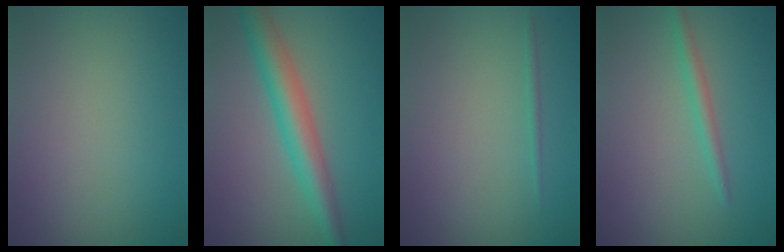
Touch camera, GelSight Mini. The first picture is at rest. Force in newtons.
{"total": 4.7, "press": 4.7, "slide": 0.1}
{"total": 0.6, "press": 0.6, "slide": 0.1}
{"total": 1.6, "press": 1.6, "slide": 0.1}